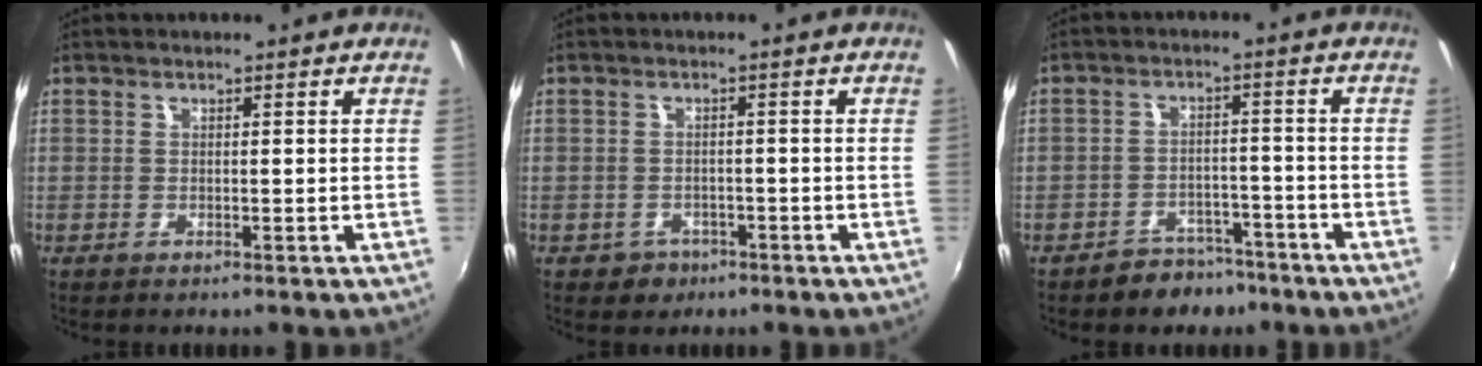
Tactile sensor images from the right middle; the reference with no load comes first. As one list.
[{"total": 3.6, "force": [-1.9, 3.0, 0.6], "torque": [-0.024, 0.002, -0.025]}, {"total": 6.1, "force": [-4.7, 3.8, 0.6], "torque": [-0.015, 0.025, -0.063]}]